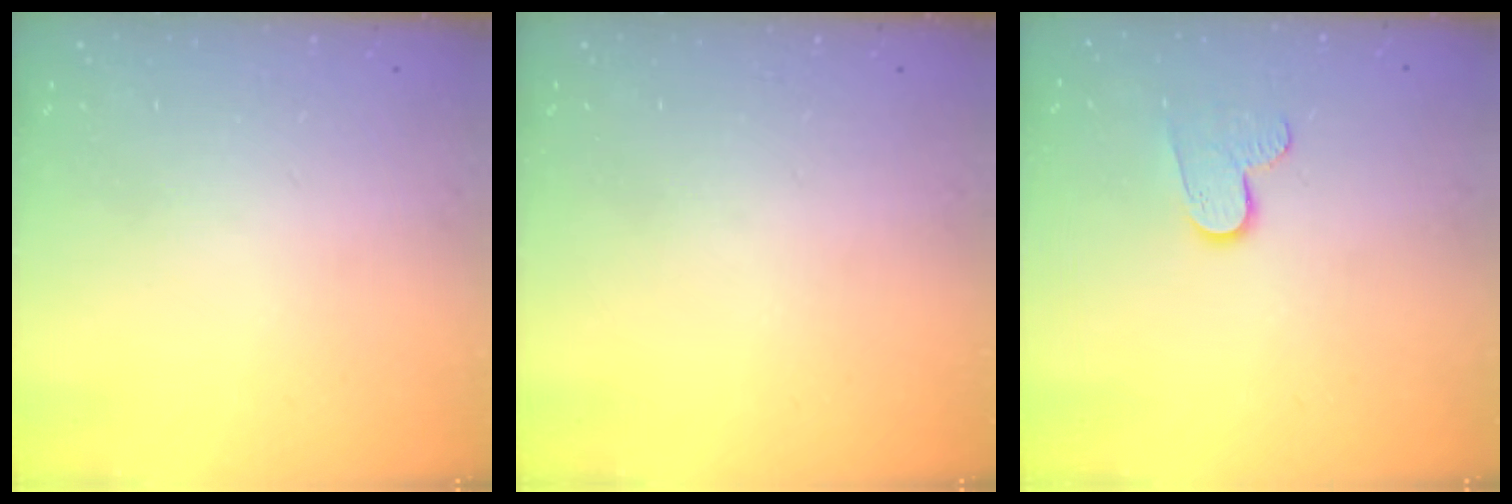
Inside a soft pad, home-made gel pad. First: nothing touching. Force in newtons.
{"total": 0.0}
{"total": 6.9, "press": 6.9, "slide": 0.2}